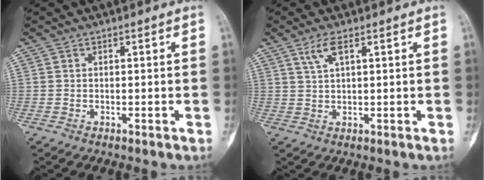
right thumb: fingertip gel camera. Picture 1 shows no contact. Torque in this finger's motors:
{"motor_torque": [-0.67, 0.68, 0.07, 0.06, 0.02]}